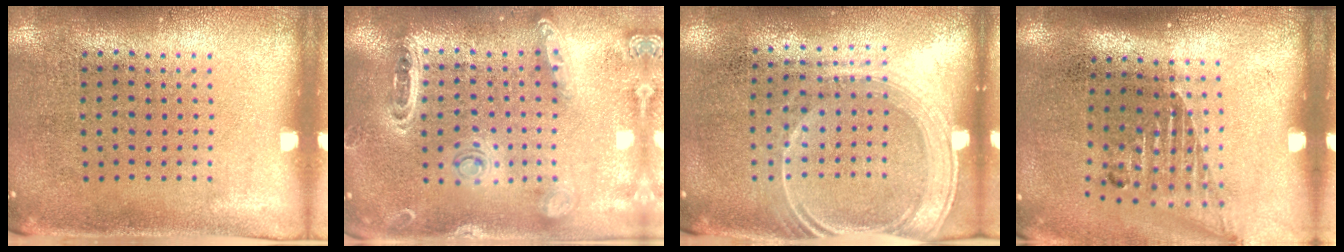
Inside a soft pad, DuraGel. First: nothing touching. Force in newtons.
{"total": 1.4, "press": 1.4, "slide": 0.0}
{"total": 1.6, "press": 1.4, "slide": 0.8}
{"total": 1.5, "press": 1.2, "slide": 0.9}